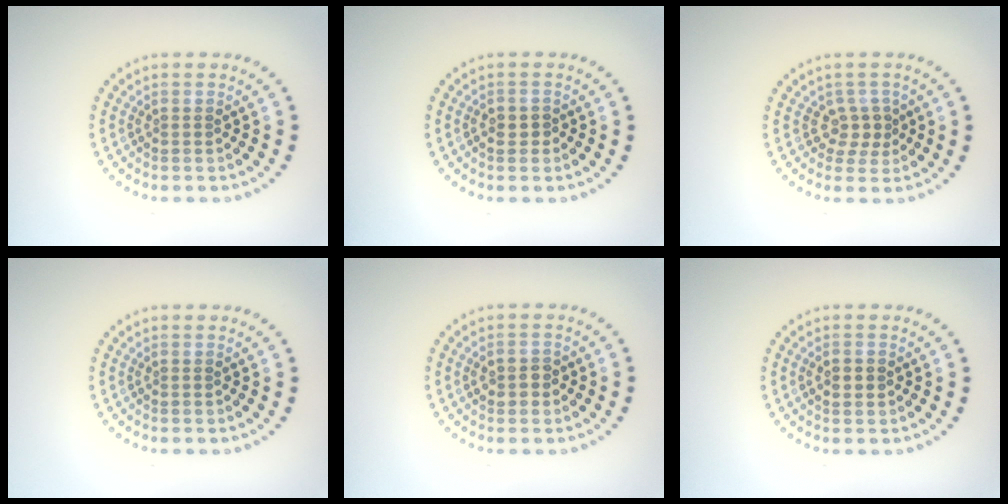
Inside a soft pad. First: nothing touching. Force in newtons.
{"total": 0.9, "press": 0.8, "slide": 0.2}
{"total": 1.8, "press": 1.4, "slide": 1.0}
{"total": 0.0}
{"total": 1.8, "press": 1.8, "slide": 0.2}
{"total": 1.9, "press": 1.9, "slide": 0.1}